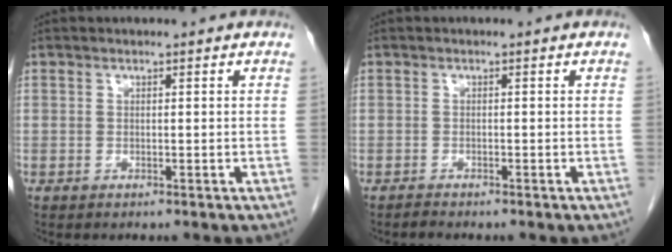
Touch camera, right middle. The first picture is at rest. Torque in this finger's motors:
{"motor_torque": [0.17, 0.03, 0.02, 0.01]}